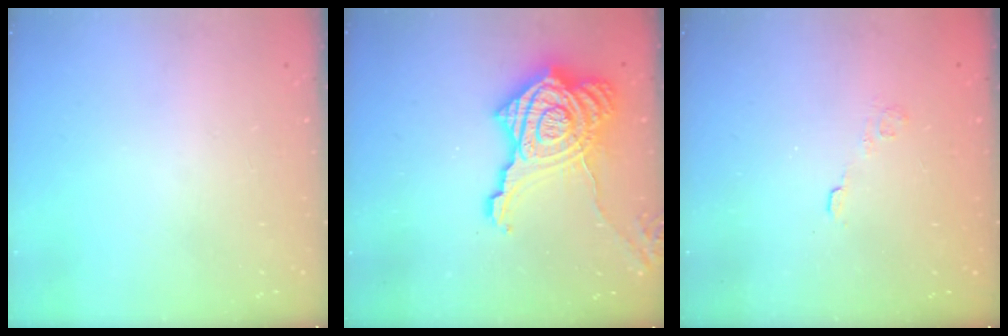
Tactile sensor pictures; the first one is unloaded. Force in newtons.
{"total": 25.7, "press": 25.5, "slide": 2.7}
{"total": 2.6, "press": 2.2, "slide": 1.4}